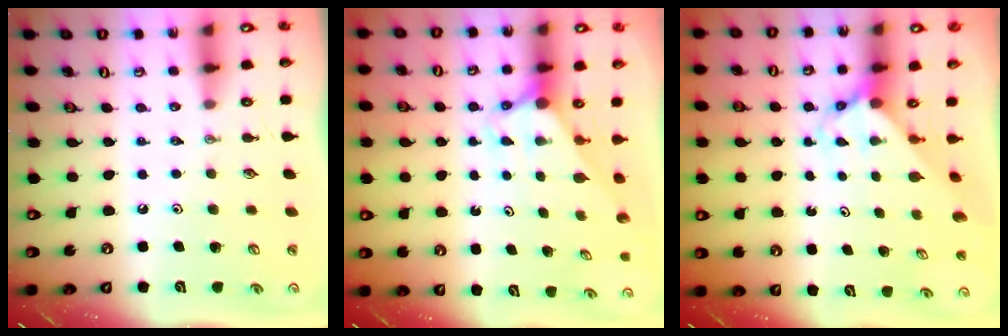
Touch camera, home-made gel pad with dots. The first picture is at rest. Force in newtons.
{"total": 2.9, "press": 2.9, "slide": 0.0}
{"total": 3.6, "press": 3.5, "slide": 0.4}